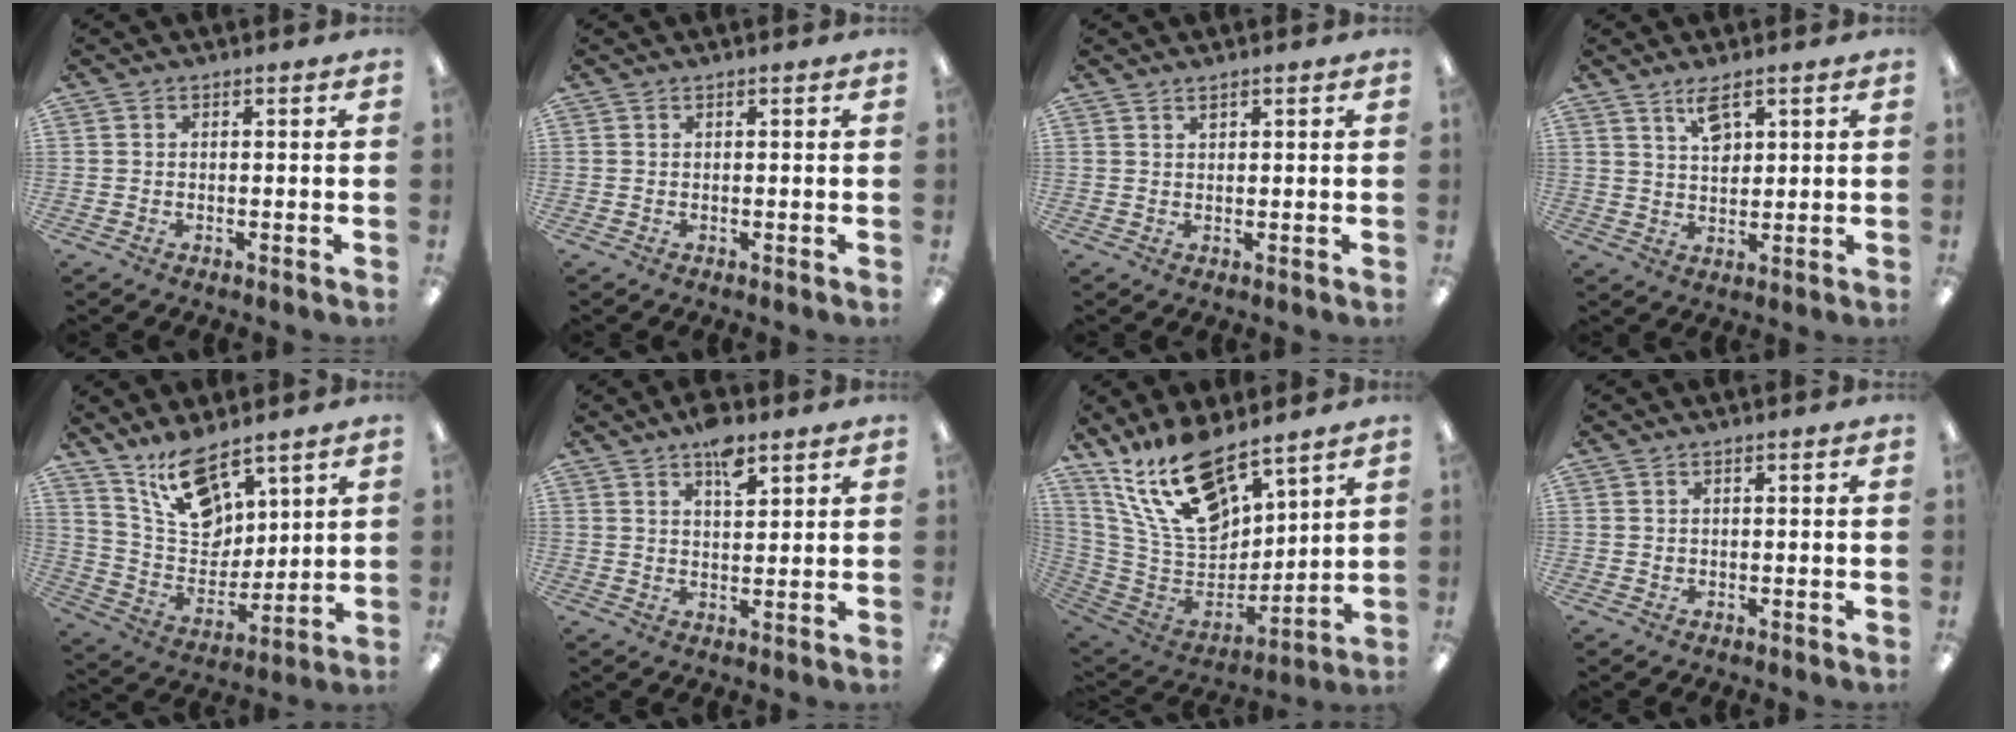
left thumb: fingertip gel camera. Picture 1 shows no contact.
{"total": 0.0}
{"total": 1.1, "force": [1.0, 0.2, 0.3], "torque": [-0.007, -0.001, 0.020]}
{"total": 5.8, "force": [3.8, 2.7, 3.5], "torque": [-0.054, -0.013, 0.065]}
{"total": 14.6, "force": [10.4, 7.4, 7.0], "torque": [-0.134, -0.055, 0.196]}
{"total": 6.5, "force": [4.6, 2.5, 3.9], "torque": [-0.054, -0.024, 0.077]}
{"total": 19.3, "force": [14.2, 8.4, 10.1], "torque": [-0.200, -0.084, 0.257]}
{"total": 0.5, "force": [0.4, 0.3, 0.1], "torque": [-0.003, 0.001, 0.007]}